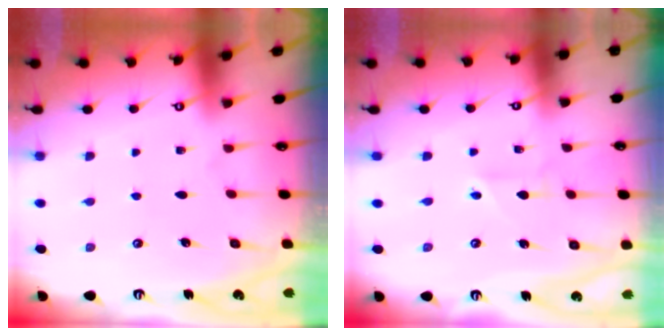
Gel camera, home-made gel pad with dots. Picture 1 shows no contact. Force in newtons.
{"total": 2.0, "press": 2.0, "slide": 0.5}